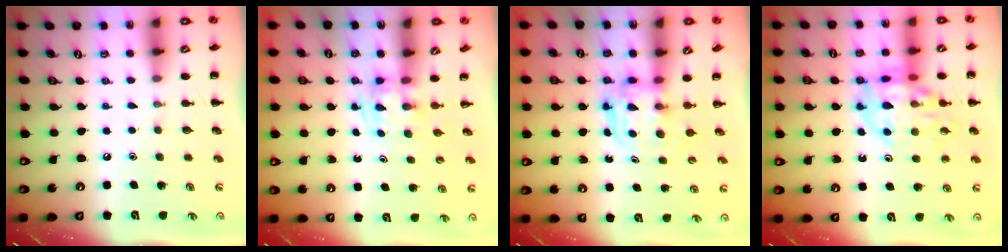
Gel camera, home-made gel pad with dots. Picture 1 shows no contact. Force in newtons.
{"total": 1.2, "press": 1.0, "slide": 0.7}
{"total": 3.6, "press": 3.6, "slide": 0.2}
{"total": 14.8, "press": 14.5, "slide": 2.9}